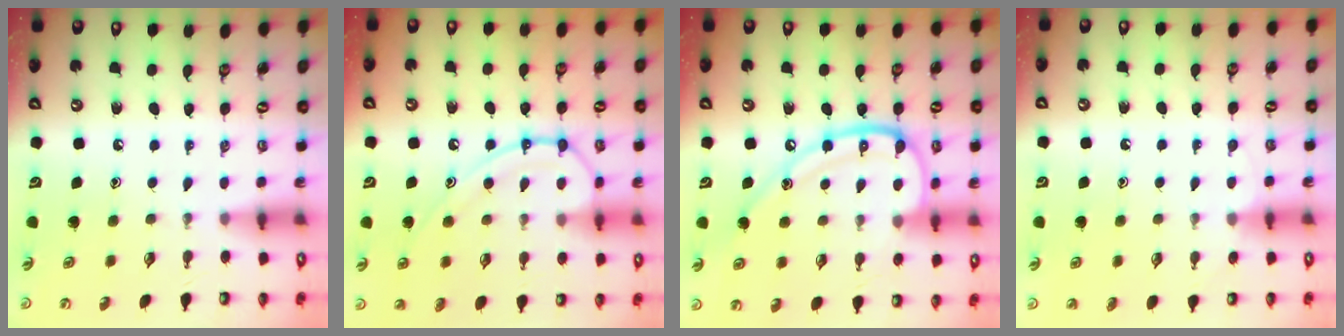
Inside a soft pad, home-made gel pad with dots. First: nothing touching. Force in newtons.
{"total": 12.6, "press": 12.5, "slide": 1.3}
{"total": 14.5, "press": 14.5, "slide": 0.8}
{"total": 2.7, "press": 2.7, "slide": 0.3}